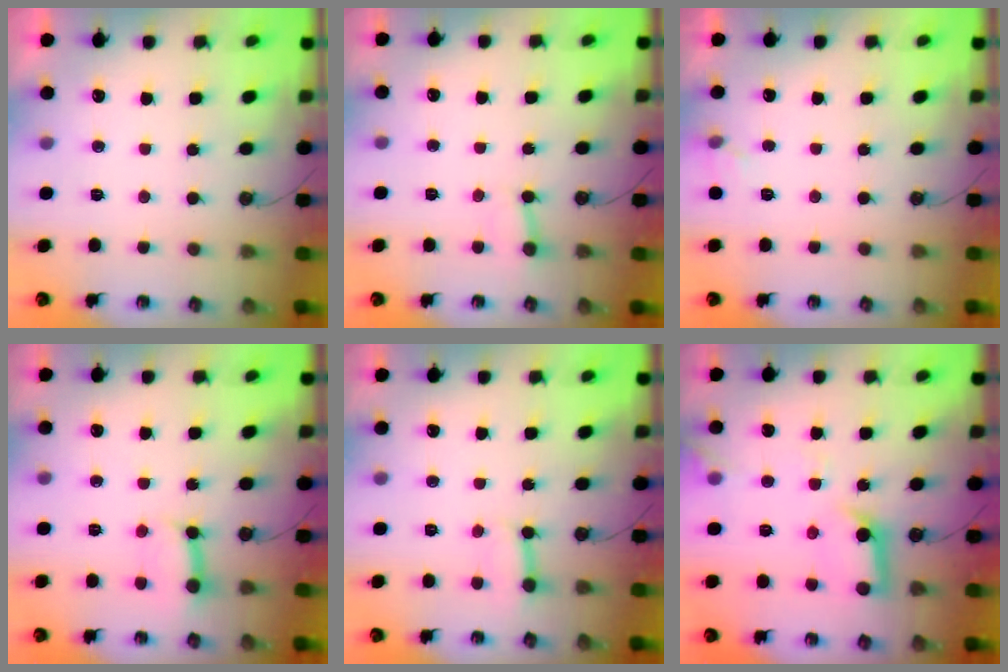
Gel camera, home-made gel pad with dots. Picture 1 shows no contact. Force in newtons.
{"total": 2.4, "press": 2.4, "slide": 0.1}
{"total": 5.9, "press": 5.8, "slide": 0.6}
{"total": 9.9, "press": 9.9, "slide": 1.1}
{"total": 4.6, "press": 4.5, "slide": 0.6}
{"total": 13.3, "press": 13.2, "slide": 1.5}